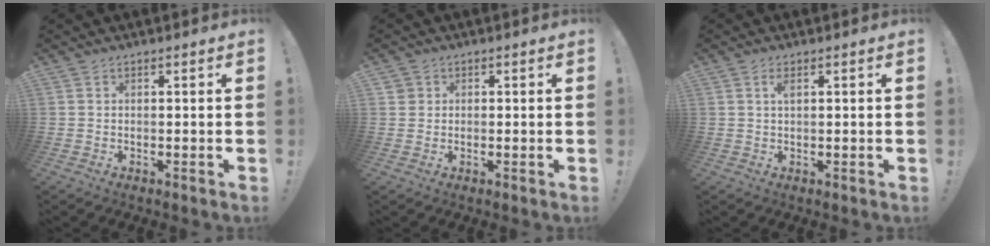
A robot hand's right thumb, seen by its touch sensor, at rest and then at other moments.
{"total": 1.8, "force": [0.6, 1.7, 0.3], "torque": [0.002, 0.002, 0.009]}
{"total": 2.0, "force": [0.7, 0.6, 1.8], "torque": [-0.038, 0.003, 0.012]}